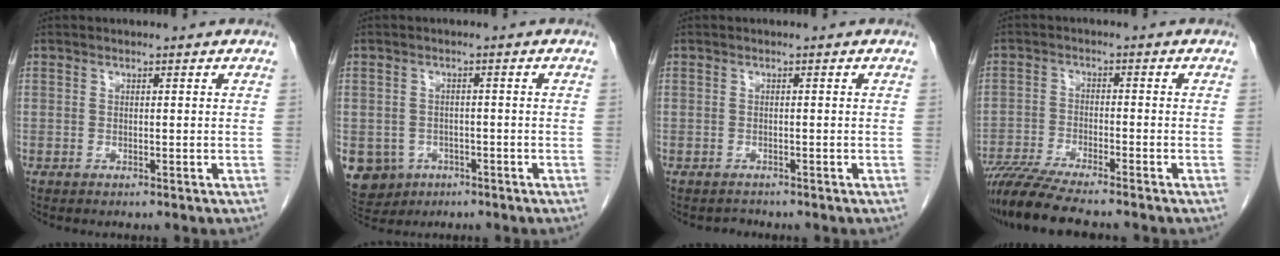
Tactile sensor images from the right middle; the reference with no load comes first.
{"total": 8.8, "force": [-4.2, 7.5, 2.1], "torque": [-0.061, 0.003, -0.053]}
{"total": 0.8, "force": [-0.7, 0.2, -0.3], "torque": [0.001, -0.004, -0.012]}
{"total": 9.5, "force": [-8.2, 0.1, 4.8], "torque": [-0.078, -0.025, -0.140]}